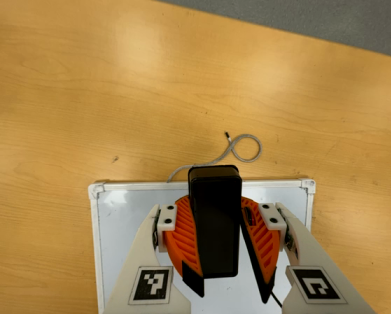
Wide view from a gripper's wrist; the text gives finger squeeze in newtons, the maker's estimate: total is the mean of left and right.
{"total": 11.1, "left": 11.0, "right": 11.1}